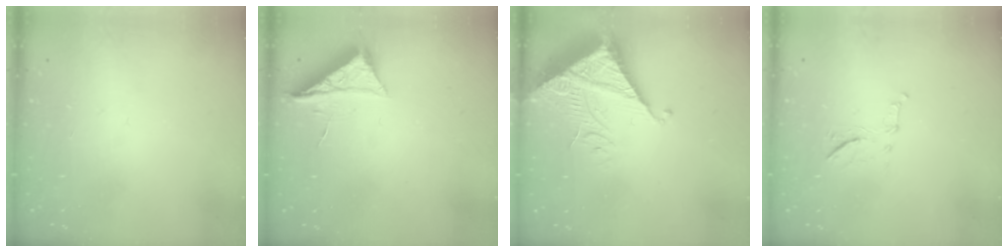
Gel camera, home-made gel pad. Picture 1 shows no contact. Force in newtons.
{"total": 6.1, "press": 6.1, "slide": 0.7}
{"total": 9.8, "press": 9.8, "slide": 1.0}
{"total": 7.2, "press": 7.0, "slide": 1.5}